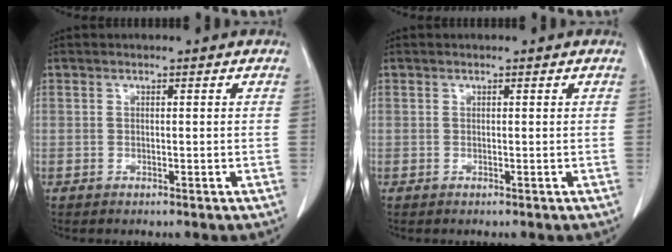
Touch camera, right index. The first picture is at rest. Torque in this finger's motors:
{"motor_torque": [-0.42, 0.06, -0.02, -0.01]}